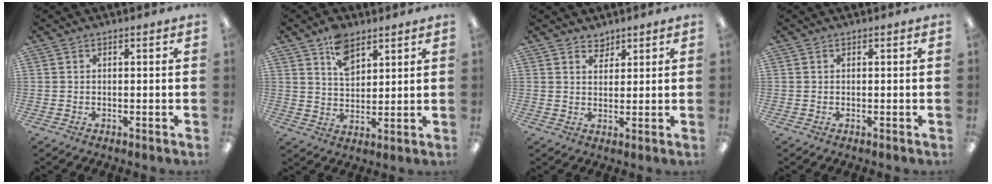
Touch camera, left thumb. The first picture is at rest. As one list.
[{"total": 8.2, "force": [5.2, 4.8, 4.1], "torque": [-0.065, -0.019, 0.093]}, {"total": 3.3, "force": [2.8, 1.7, 0.2], "torque": [0.006, -0.016, 0.050]}, {"total": 0.0}]